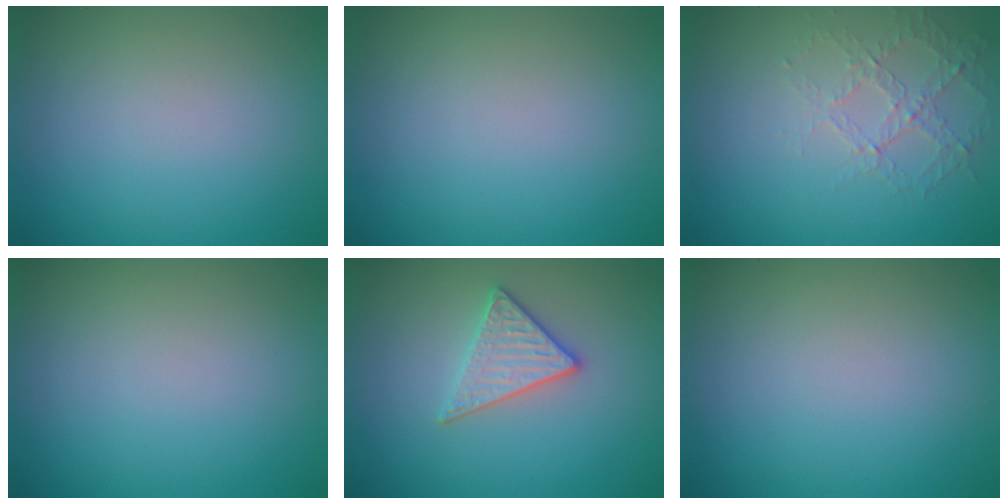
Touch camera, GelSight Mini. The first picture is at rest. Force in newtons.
{"total": 0.0}
{"total": 1.6, "press": 1.1, "slide": 1.2}
{"total": 0.0}
{"total": 2.9, "press": 2.7, "slide": 1.1}
{"total": 0.0}